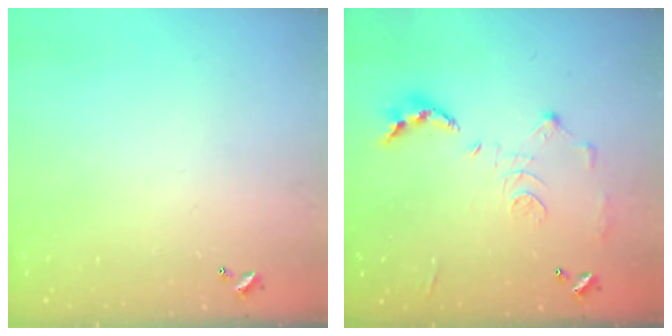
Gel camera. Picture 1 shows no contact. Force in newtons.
{"total": 10.7, "press": 10.6, "slide": 0.5}